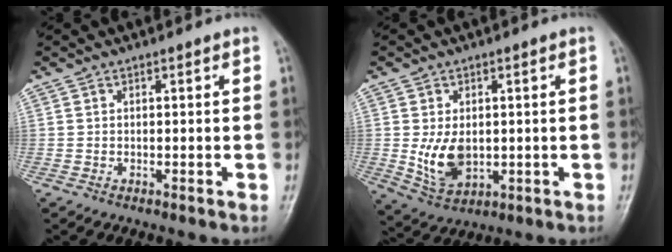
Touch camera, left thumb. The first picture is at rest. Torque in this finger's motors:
{"motor_torque": [1.23, 1.32, 0.89, -0.14, 0.11]}